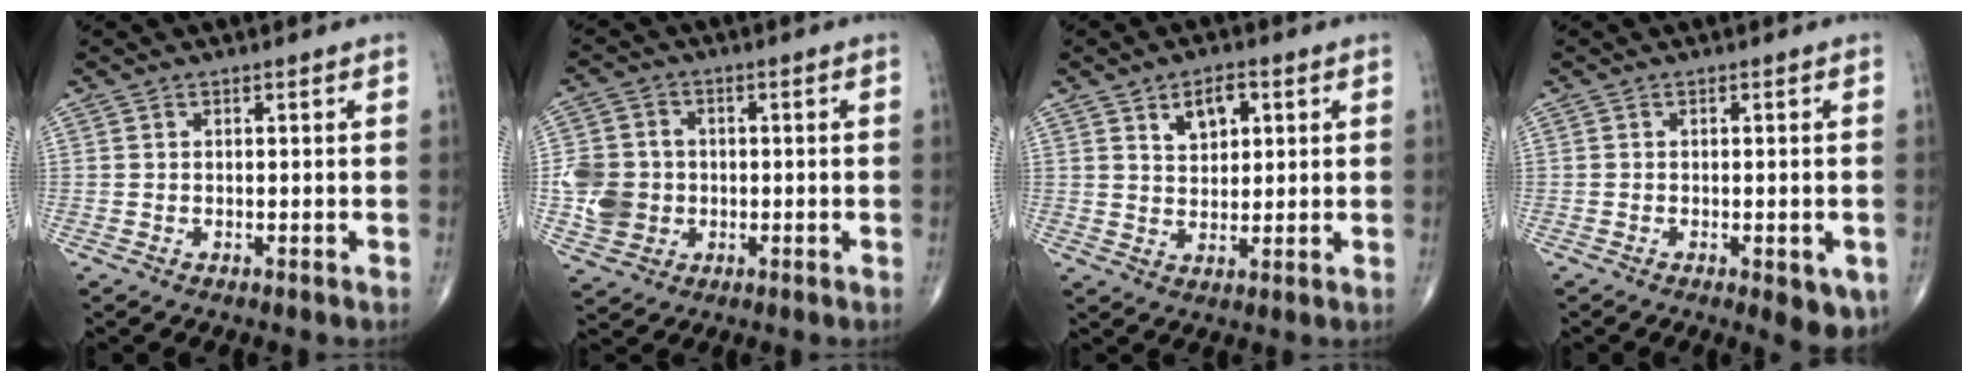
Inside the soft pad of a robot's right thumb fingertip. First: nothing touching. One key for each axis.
{"total": 8.9, "fx": -0.9, "fy": 7.8, "fz": 4.1, "tx": -0.061, "ty": 0.006, "tz": -0.016}
{"total": 5.9, "fx": 2.6, "fy": 3.6, "fz": 4.0, "tx": -0.045, "ty": -0.012, "tz": 0.043}
{"total": 5.6, "fx": -2.0, "fy": 2.1, "fz": 4.8, "tx": -0.049, "ty": -0.004, "tz": -0.019}